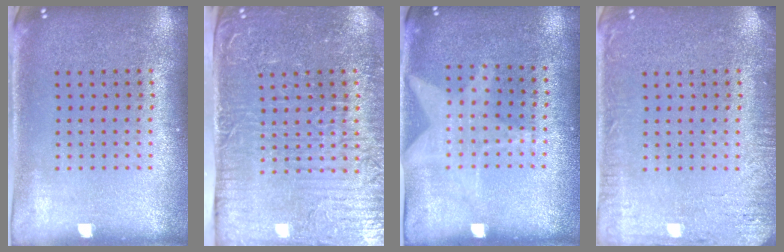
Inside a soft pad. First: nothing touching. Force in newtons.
{"total": 5.3, "press": 4.6, "slide": 2.7}
{"total": 1.3, "press": 0.9, "slide": 0.9}
{"total": 2.9, "press": 2.8, "slide": 0.4}